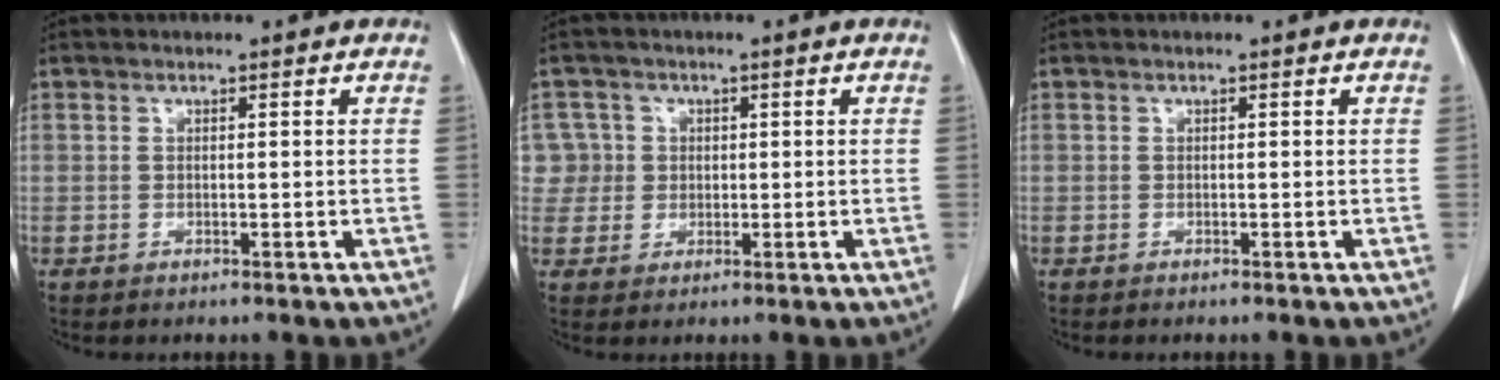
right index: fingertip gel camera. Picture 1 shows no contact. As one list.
[{"total": 4.8, "force": [1.0, 4.7, -0.2], "torque": [0.022, 0.015, 0.020]}, {"total": 0.0}]